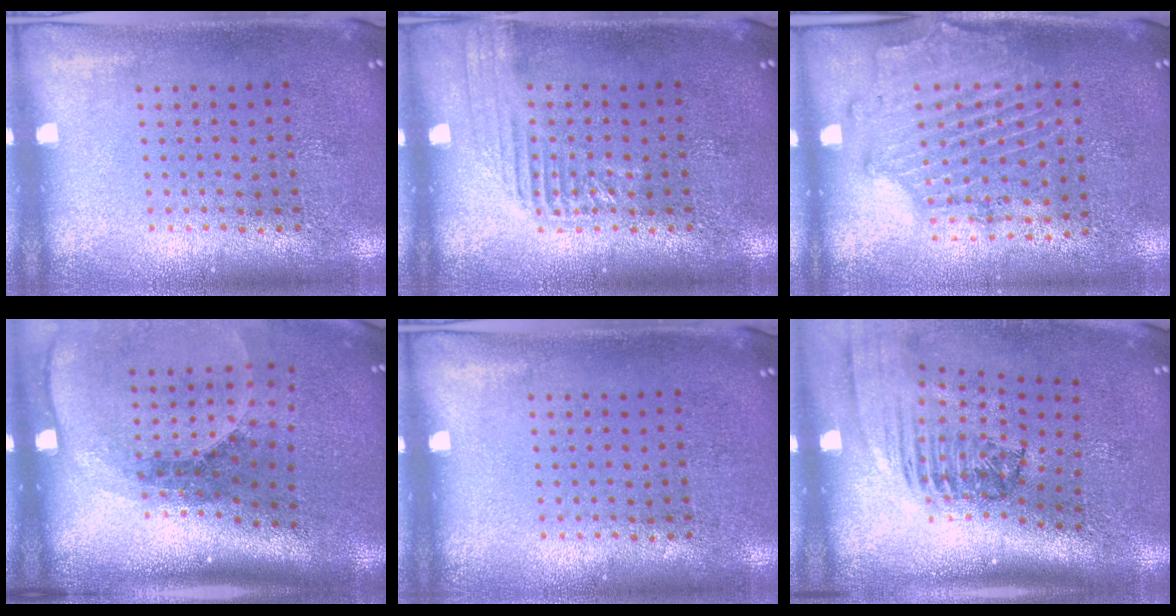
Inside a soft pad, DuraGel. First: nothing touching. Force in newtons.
{"total": 1.7, "press": 1.6, "slide": 0.2}
{"total": 1.7, "press": 1.5, "slide": 0.8}
{"total": 2.7, "press": 1.9, "slide": 1.9}
{"total": 0.0}
{"total": 2.5, "press": 1.7, "slide": 1.8}